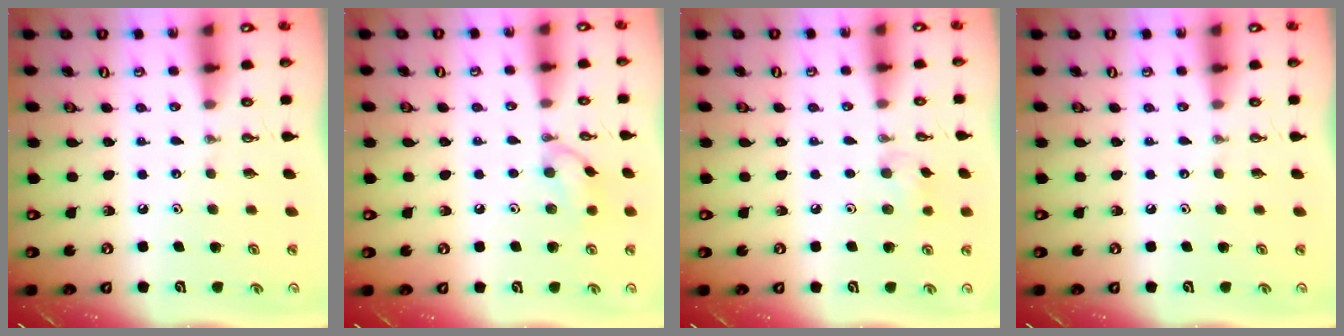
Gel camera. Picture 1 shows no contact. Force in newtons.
{"total": 8.4, "press": 8.4, "slide": 0.3}
{"total": 7.0, "press": 6.8, "slide": 1.4}
{"total": 0.0}